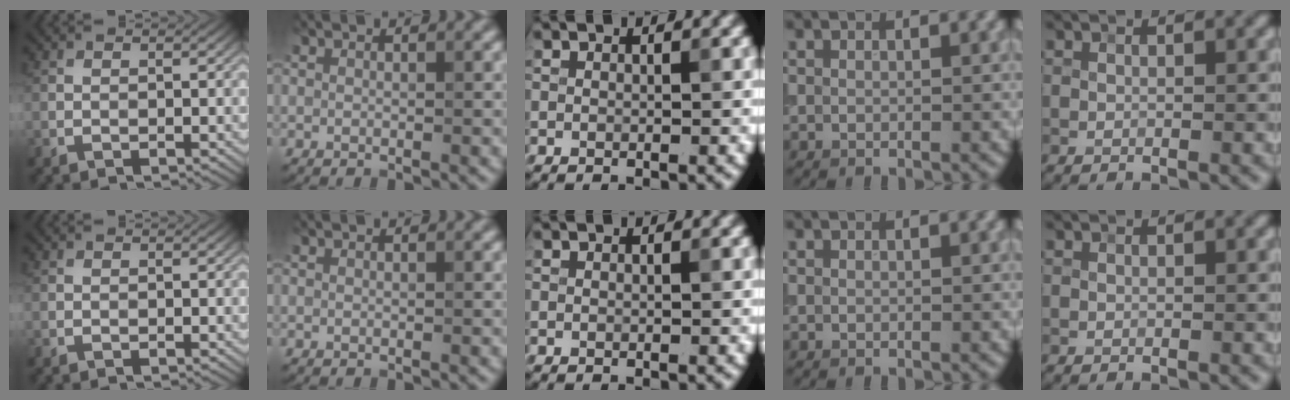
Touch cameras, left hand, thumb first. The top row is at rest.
{}